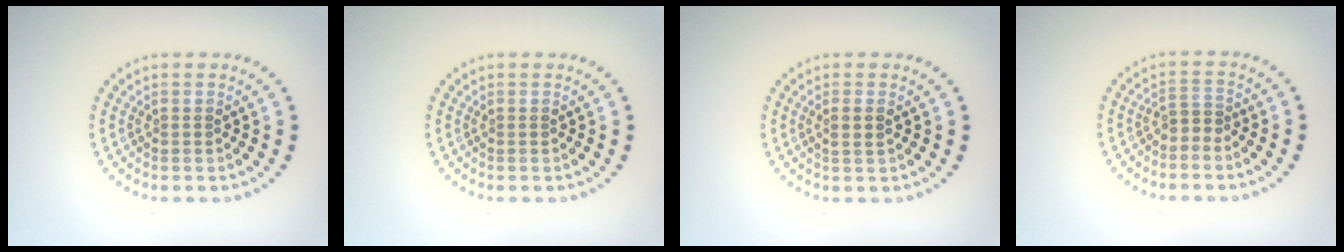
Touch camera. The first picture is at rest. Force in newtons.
{"total": 0.0}
{"total": 1.2, "press": 1.1, "slide": 0.5}
{"total": 1.3, "press": 1.0, "slide": 0.9}